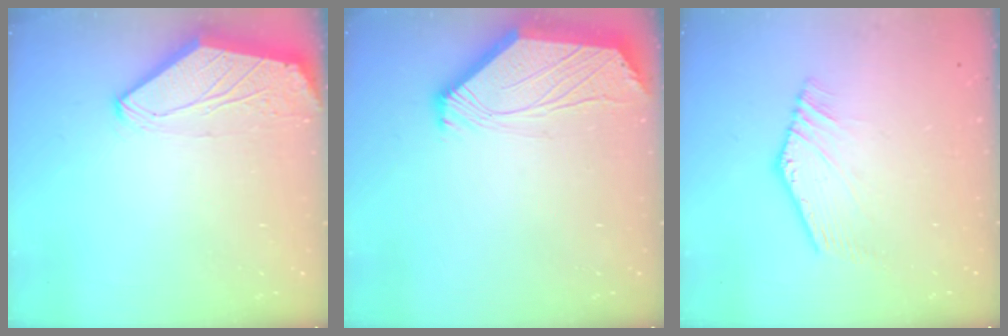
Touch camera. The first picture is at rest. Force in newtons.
{"total": 2.5, "press": 2.4, "slide": 0.6}
{"total": 2.2, "press": 2.2, "slide": 0.4}